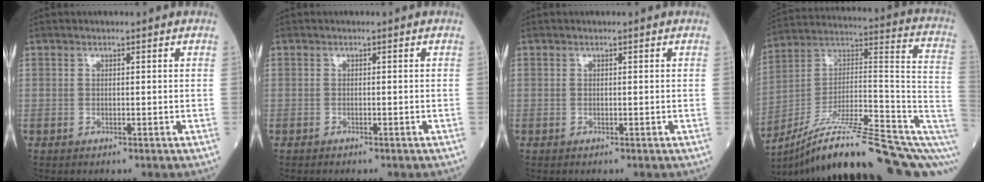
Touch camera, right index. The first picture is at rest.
{"total": 1.0, "force": [-0.9, 0.2, 0.4], "torque": [-0.010, -0.002, -0.010]}
{"total": 0.0}
{"total": 25.0, "force": [-15.2, 3.5, 19.5], "torque": [-0.223, 0.052, -0.242]}